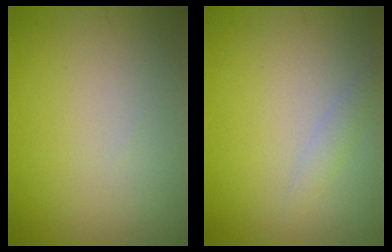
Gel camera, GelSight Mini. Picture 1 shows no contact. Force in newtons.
{"total": 1.1, "press": 1.1, "slide": 0.0}